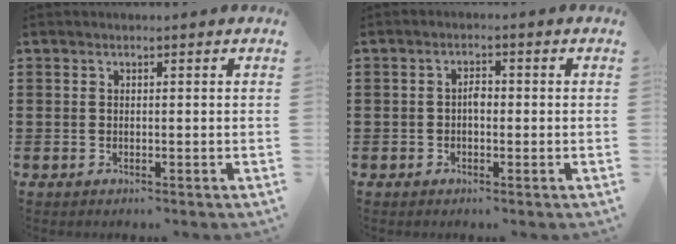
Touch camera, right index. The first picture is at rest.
{"total": 1.8, "force": [-0.4, 0.9, 1.5], "torque": [-0.030, 0.005, -0.009]}